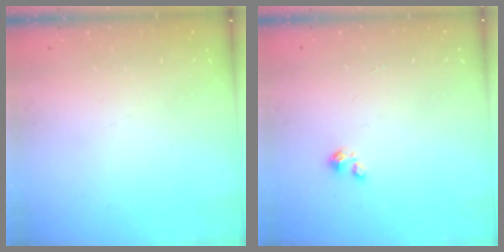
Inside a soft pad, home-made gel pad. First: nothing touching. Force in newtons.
{"total": 0.0}